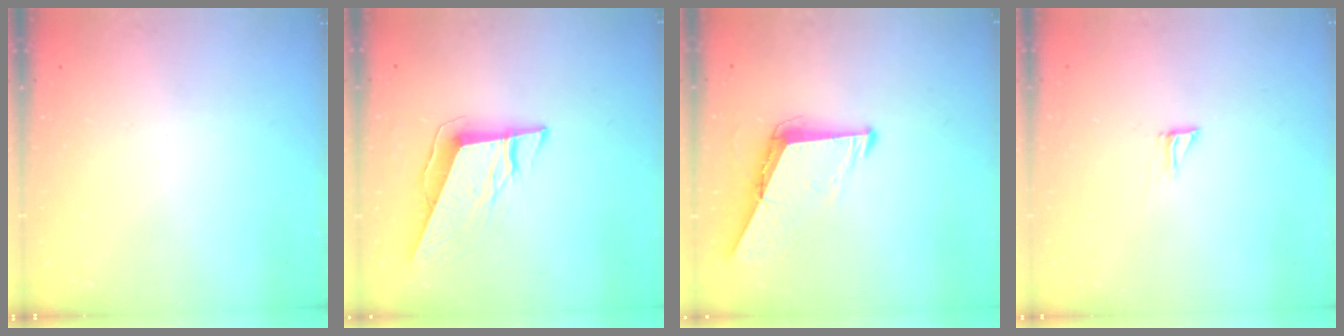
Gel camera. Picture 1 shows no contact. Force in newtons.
{"total": 9.5, "press": 9.4, "slide": 1.7}
{"total": 8.6, "press": 8.5, "slide": 0.8}
{"total": 4.6, "press": 4.5, "slide": 0.5}